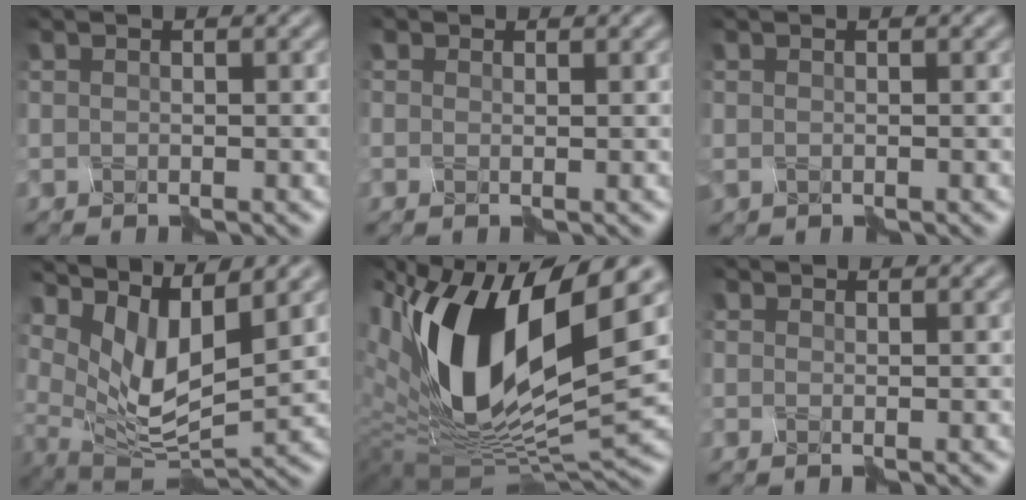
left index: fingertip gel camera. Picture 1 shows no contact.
{"total": 0.7, "force": [0.5, 0.4, -0.1], "torque": [0.001, 0.000, 0.009]}
{"total": 0.0}
{"total": 6.0, "force": [2.1, 2.7, 4.9], "torque": [-0.107, -0.015, 0.047]}
{"total": 16.0, "force": [2.8, 7.4, 13.9], "torque": [-0.273, 0.001, 0.044]}
{"total": 0.5, "force": [0.1, 0.3, -0.4], "torque": [0.008, -0.003, 0.006]}